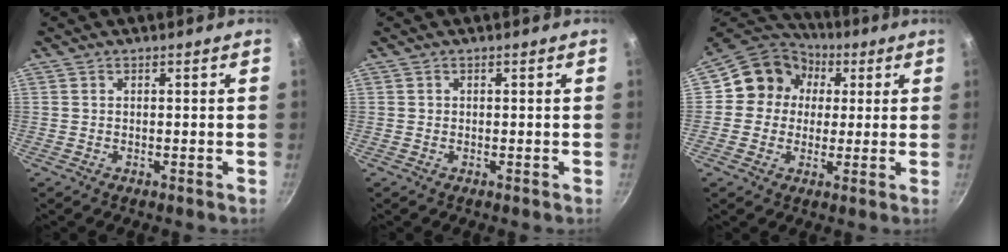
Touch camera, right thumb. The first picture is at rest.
{"total": 0.0}
{"total": 12.4, "force": [2.2, 11.2, 4.7], "torque": [-0.046, 0.023, 0.017]}